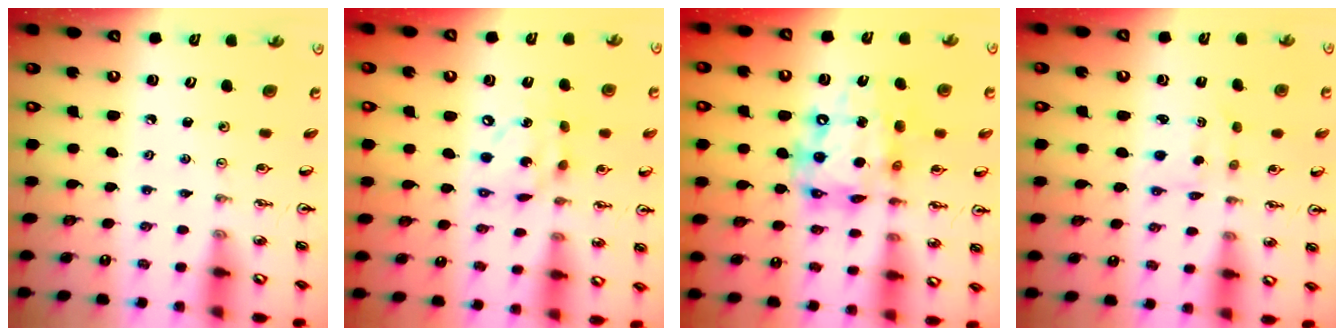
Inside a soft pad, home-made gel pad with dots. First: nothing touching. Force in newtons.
{"total": 12.1, "press": 12.0, "slide": 0.8}
{"total": 15.9, "press": 15.8, "slide": 1.7}
{"total": 2.0, "press": 1.8, "slide": 0.7}